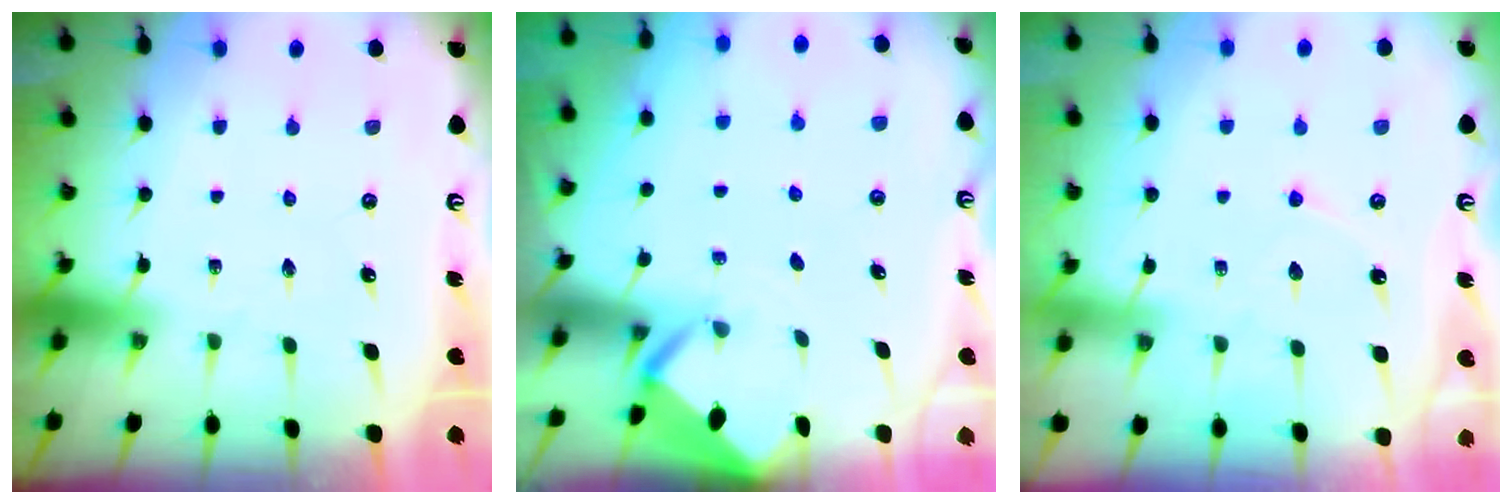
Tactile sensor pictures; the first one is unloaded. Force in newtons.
{"total": 2.1, "press": 2.1, "slide": 0.0}
{"total": 3.9, "press": 3.9, "slide": 0.3}